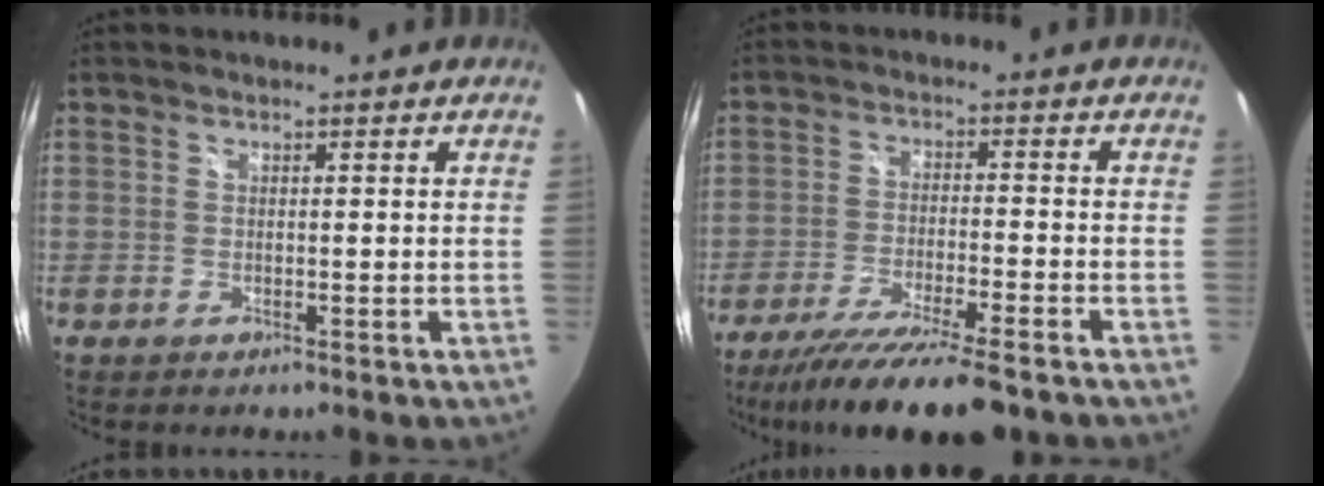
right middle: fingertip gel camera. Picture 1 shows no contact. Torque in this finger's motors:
{"motor_torque": [1.07, -1.07, 0.24, 0.06]}